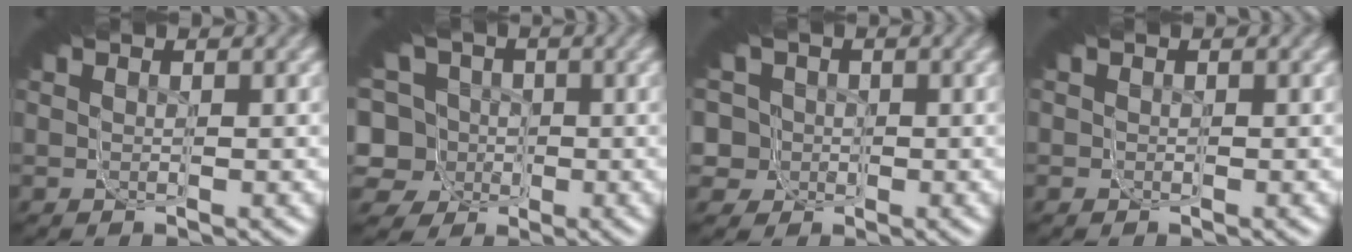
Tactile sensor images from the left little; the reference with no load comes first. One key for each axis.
{"total": 11.2, "fx": -2.6, "fy": 9.6, "fz": 5.1, "tx": -0.075, "ty": -0.025, "tz": -0.055}
{"total": 8.1, "fx": -0.8, "fy": 7.5, "fz": 3.0, "tx": -0.053, "ty": -0.025, "tz": -0.020}
{"total": 0.6, "fx": -0.3, "fy": 0.5, "fz": -0.1, "tx": -0.002, "ty": -0.009, "tz": -0.002}